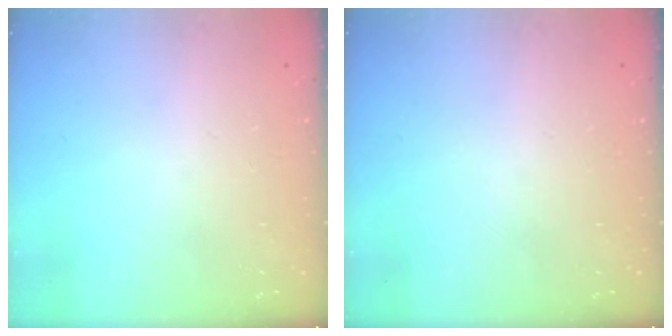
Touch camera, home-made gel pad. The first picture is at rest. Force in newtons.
{"total": 0.0}